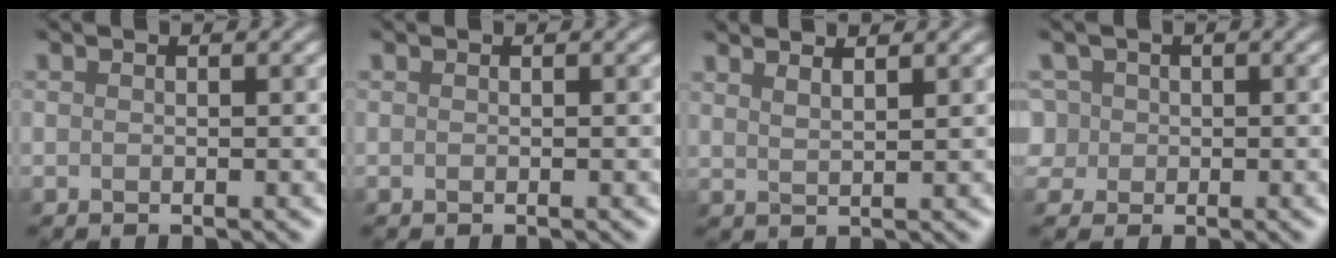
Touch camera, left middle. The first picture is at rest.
{"total": 0.0}
{"total": 3.6, "force": [2.8, 1.2, 1.8], "torque": [-0.004, 0.034, 0.015]}
{"total": 3.8, "force": [0.1, 3.7, 0.7], "torque": [-0.007, 0.035, -0.022]}